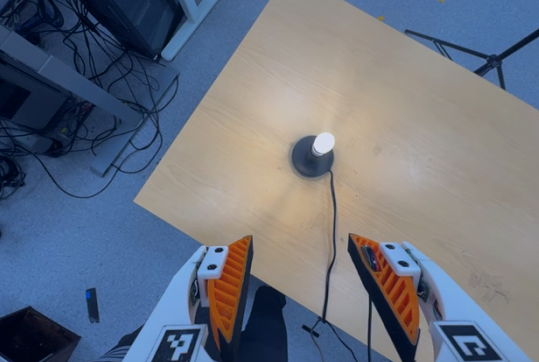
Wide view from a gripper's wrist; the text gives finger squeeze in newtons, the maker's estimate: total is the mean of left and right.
{"total": 0.0}